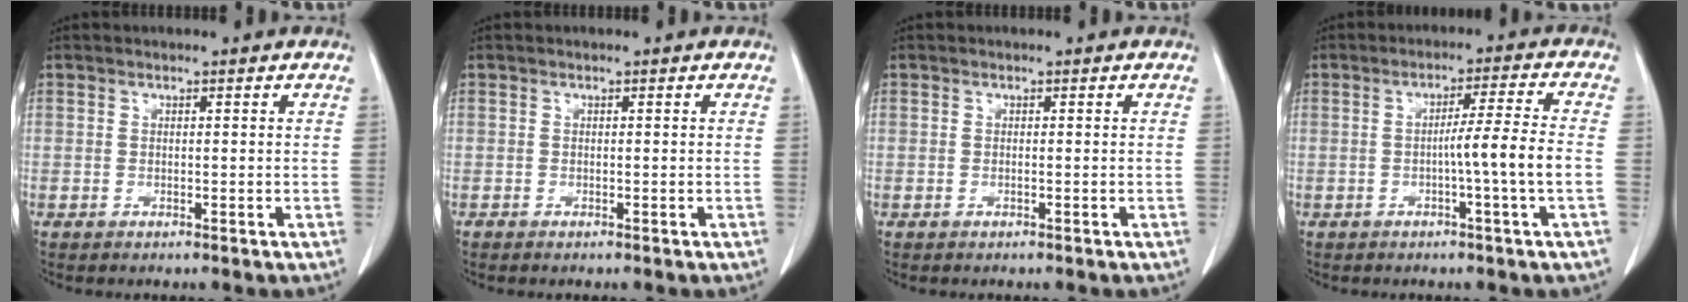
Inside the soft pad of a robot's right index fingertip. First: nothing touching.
{"total": 0.0}
{"total": 0.0}
{"total": 6.5, "force": [-1.5, -1.5, 6.1], "torque": [-0.093, 0.002, -0.025]}